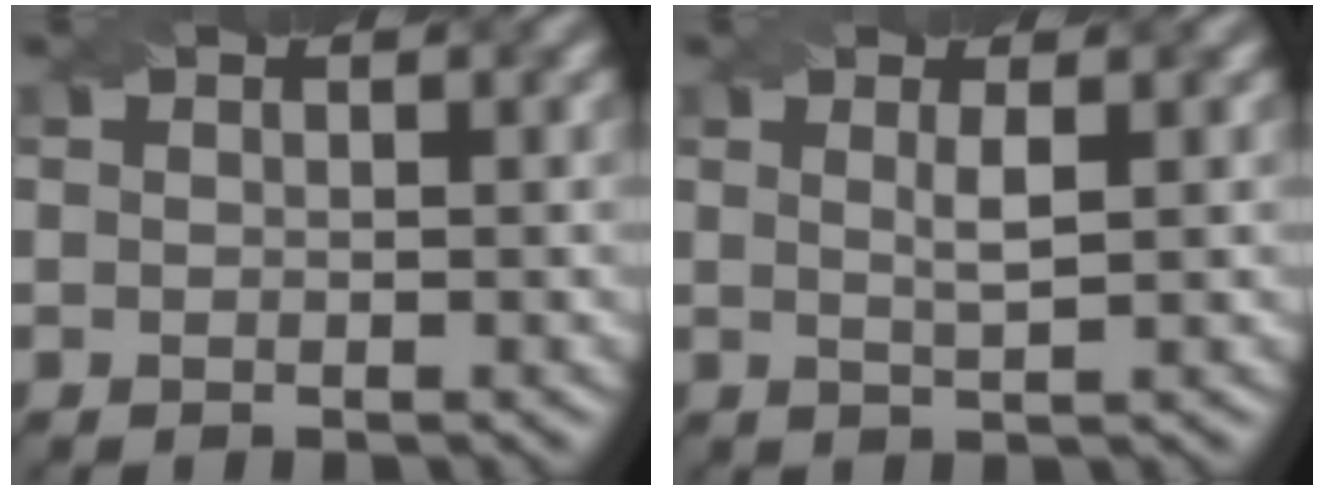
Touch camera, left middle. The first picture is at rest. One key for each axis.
{"total": 1.7, "fx": 0.4, "fy": 0.3, "fz": 1.6, "tx": -0.030, "ty": 0.000, "tz": 0.005}